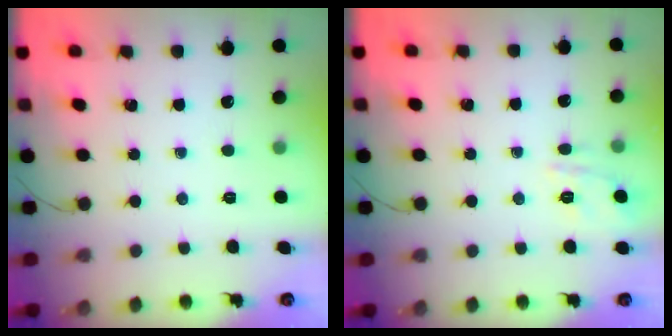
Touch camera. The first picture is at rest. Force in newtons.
{"total": 2.4, "press": 2.0, "slide": 1.3}